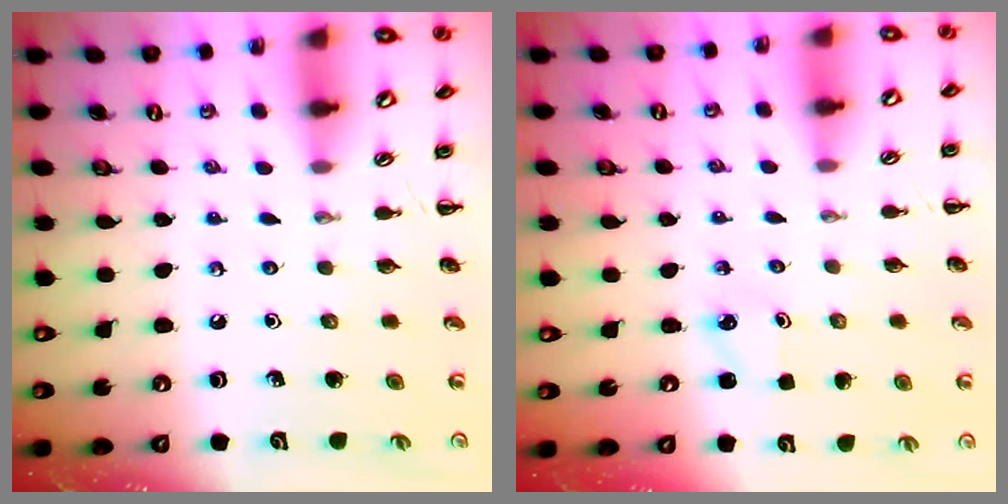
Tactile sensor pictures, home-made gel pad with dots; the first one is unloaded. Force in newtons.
{"total": 2.3, "press": 2.2, "slide": 0.7}